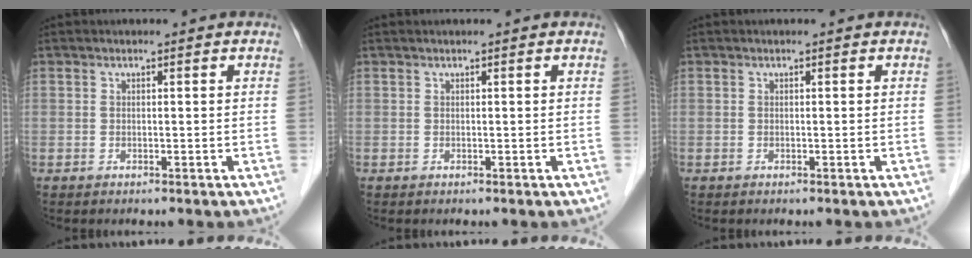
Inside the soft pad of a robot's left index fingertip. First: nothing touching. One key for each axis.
{"total": 0.0}
{"total": 0.0}